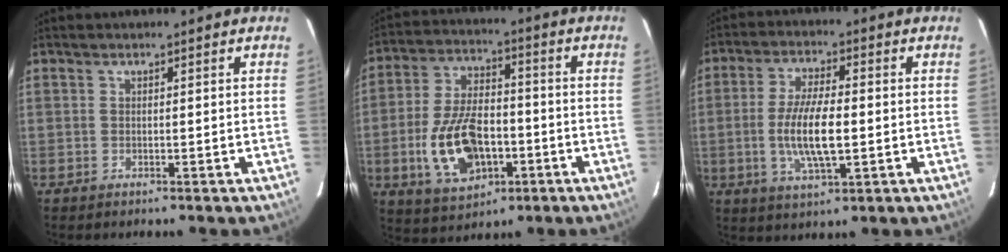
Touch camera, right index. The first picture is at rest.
{"total": 15.2, "force": [-4.4, 8.6, 11.8], "torque": [-0.246, 0.003, -0.064]}
{"total": 10.1, "force": [-1.3, 3.2, 9.5], "torque": [-0.189, -0.006, -0.023]}